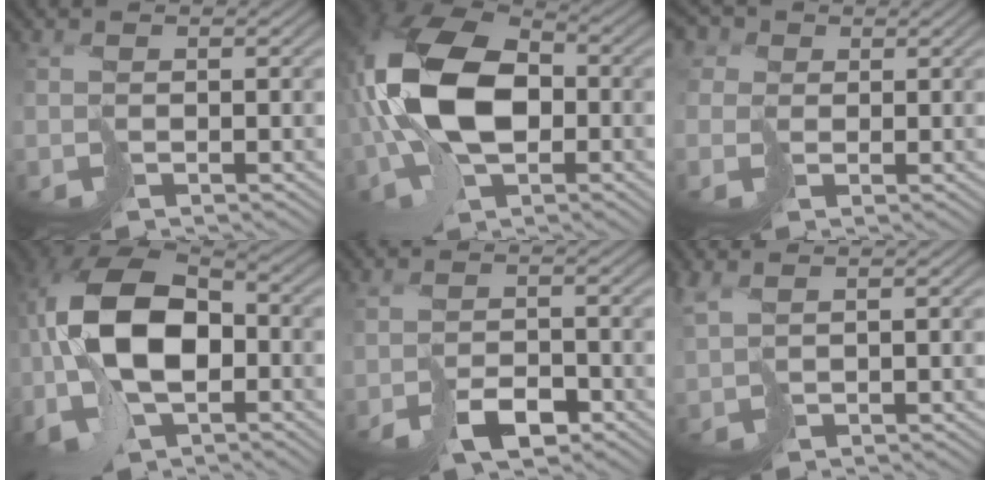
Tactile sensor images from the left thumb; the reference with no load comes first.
{"total": 15.1, "force": [-0.5, 9.1, 12.0], "torque": [-0.270, 0.014, -0.025]}
{"total": 4.4, "force": [1.5, 3.9, 1.4], "torque": [-0.049, 0.008, 0.008]}
{"total": 14.1, "force": [-1.3, 8.0, 11.5], "torque": [-0.255, 0.003, -0.031]}
{"total": 2.9, "force": [-1.8, 1.3, 1.8], "torque": [-0.025, -0.003, -0.025]}
{"total": 2.8, "force": [1.4, 0.9, 2.2], "torque": [-0.073, -0.002, 0.025]}